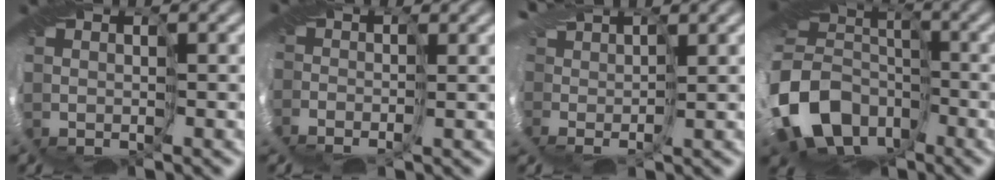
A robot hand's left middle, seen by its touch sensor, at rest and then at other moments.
{"total": 2.0, "force": [-0.6, 1.8, 0.7], "torque": [-0.011, 0.002, -0.006]}
{"total": 2.0, "force": [1.9, 0.4, 0.6], "torque": [-0.019, 0.020, 0.033]}
{"total": 12.0, "force": [-6.5, 8.1, 6.0], "torque": [-0.136, -0.010, -0.136]}